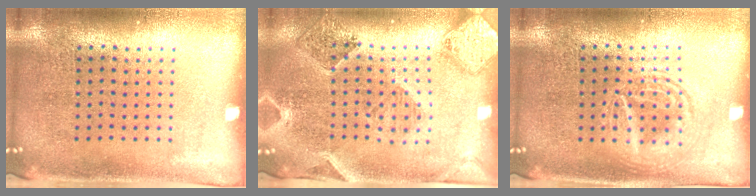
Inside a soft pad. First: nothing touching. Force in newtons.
{"total": 1.5, "press": 1.5, "slide": 0.3}
{"total": 2.8, "press": 2.8, "slide": 0.3}